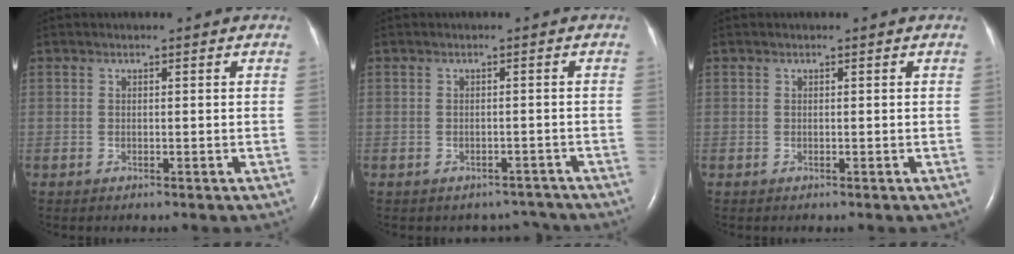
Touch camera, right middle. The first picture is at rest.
{"total": 3.6, "force": [-3.2, 1.7, -0.4], "torque": [0.012, 0.015, -0.037]}
{"total": 0.0}